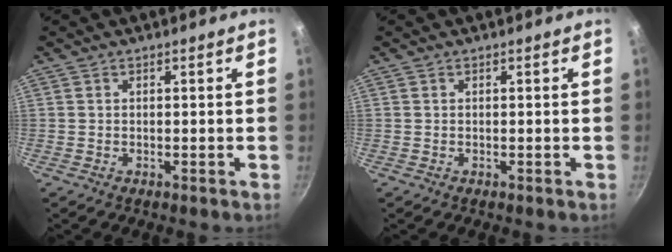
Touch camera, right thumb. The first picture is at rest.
{"total": 0.0}